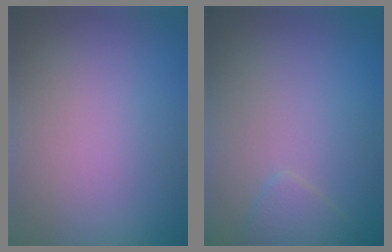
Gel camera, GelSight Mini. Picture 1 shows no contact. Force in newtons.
{"total": 1.5, "press": 1.5, "slide": 0.1}